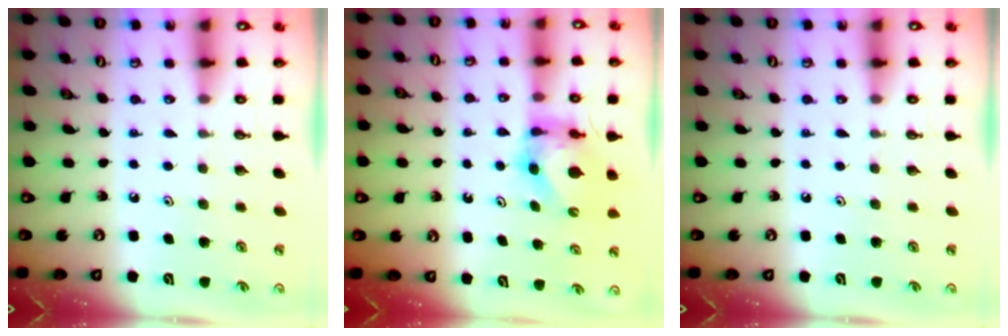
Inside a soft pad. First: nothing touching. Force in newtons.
{"total": 6.3, "press": 6.3, "slide": 0.2}
{"total": 0.0}